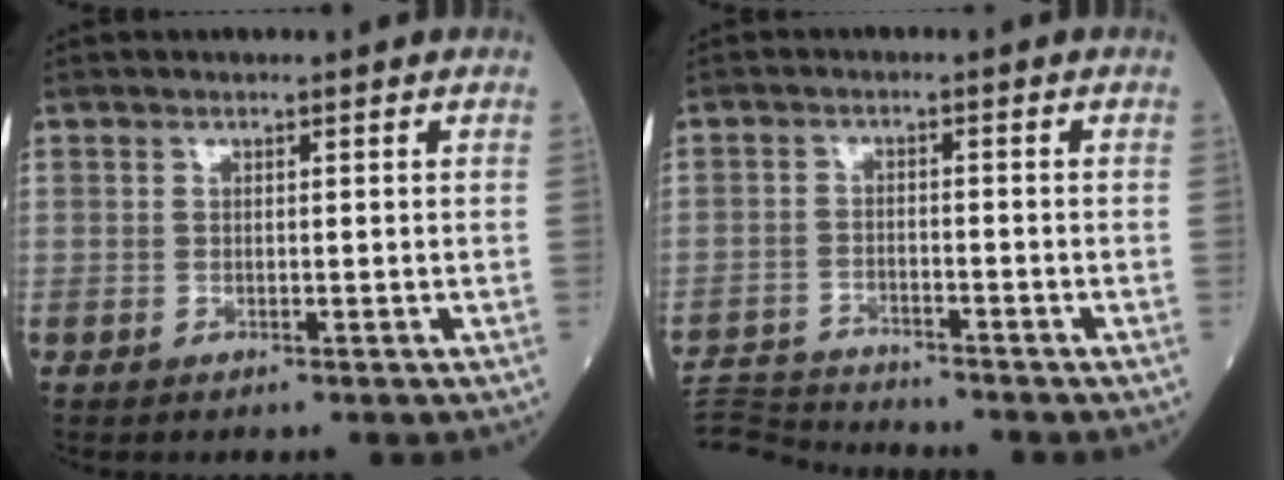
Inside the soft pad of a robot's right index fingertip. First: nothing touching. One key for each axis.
{"total": 7.6, "fx": -7.6, "fy": -0.7, "fz": -0.3, "tx": 0.002, "ty": -0.001, "tz": -0.143}